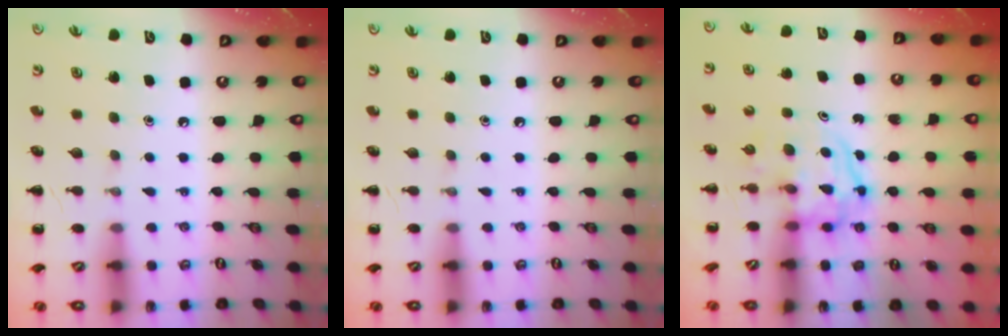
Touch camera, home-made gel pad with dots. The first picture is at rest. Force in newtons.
{"total": 0.0}
{"total": 4.0, "press": 3.9, "slide": 0.6}